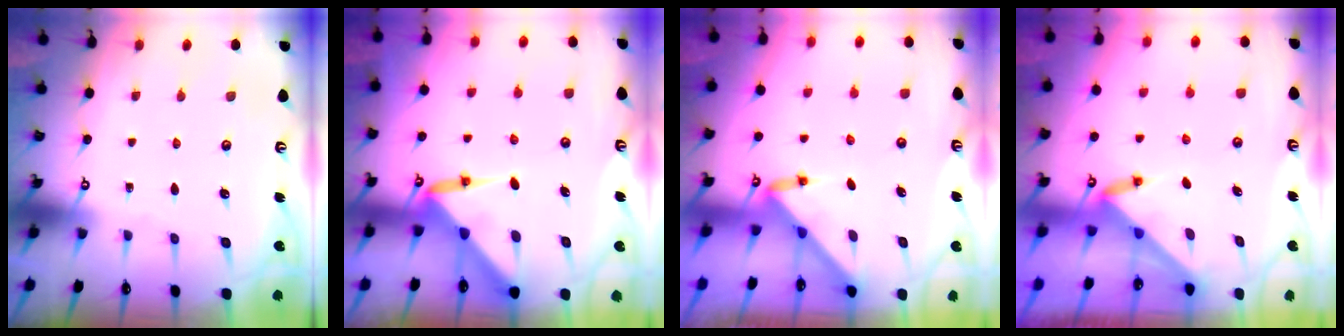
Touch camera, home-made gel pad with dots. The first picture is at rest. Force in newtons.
{"total": 5.9, "press": 5.9, "slide": 0.5}
{"total": 3.1, "press": 3.1, "slide": 0.2}
{"total": 3.6, "press": 3.5, "slide": 0.3}